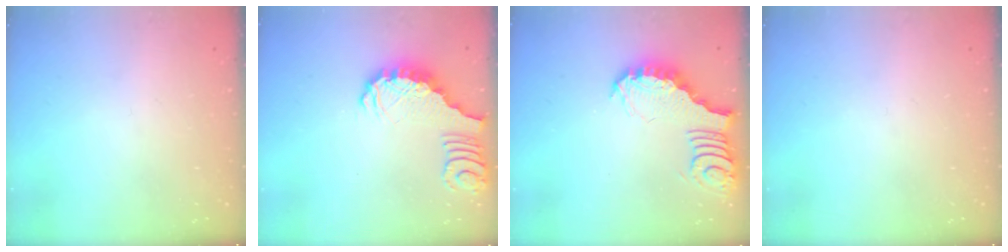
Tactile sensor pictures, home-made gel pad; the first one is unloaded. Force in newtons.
{"total": 2.7, "press": 2.7, "slide": 0.5}
{"total": 3.9, "press": 3.8, "slide": 0.6}
{"total": 0.0}